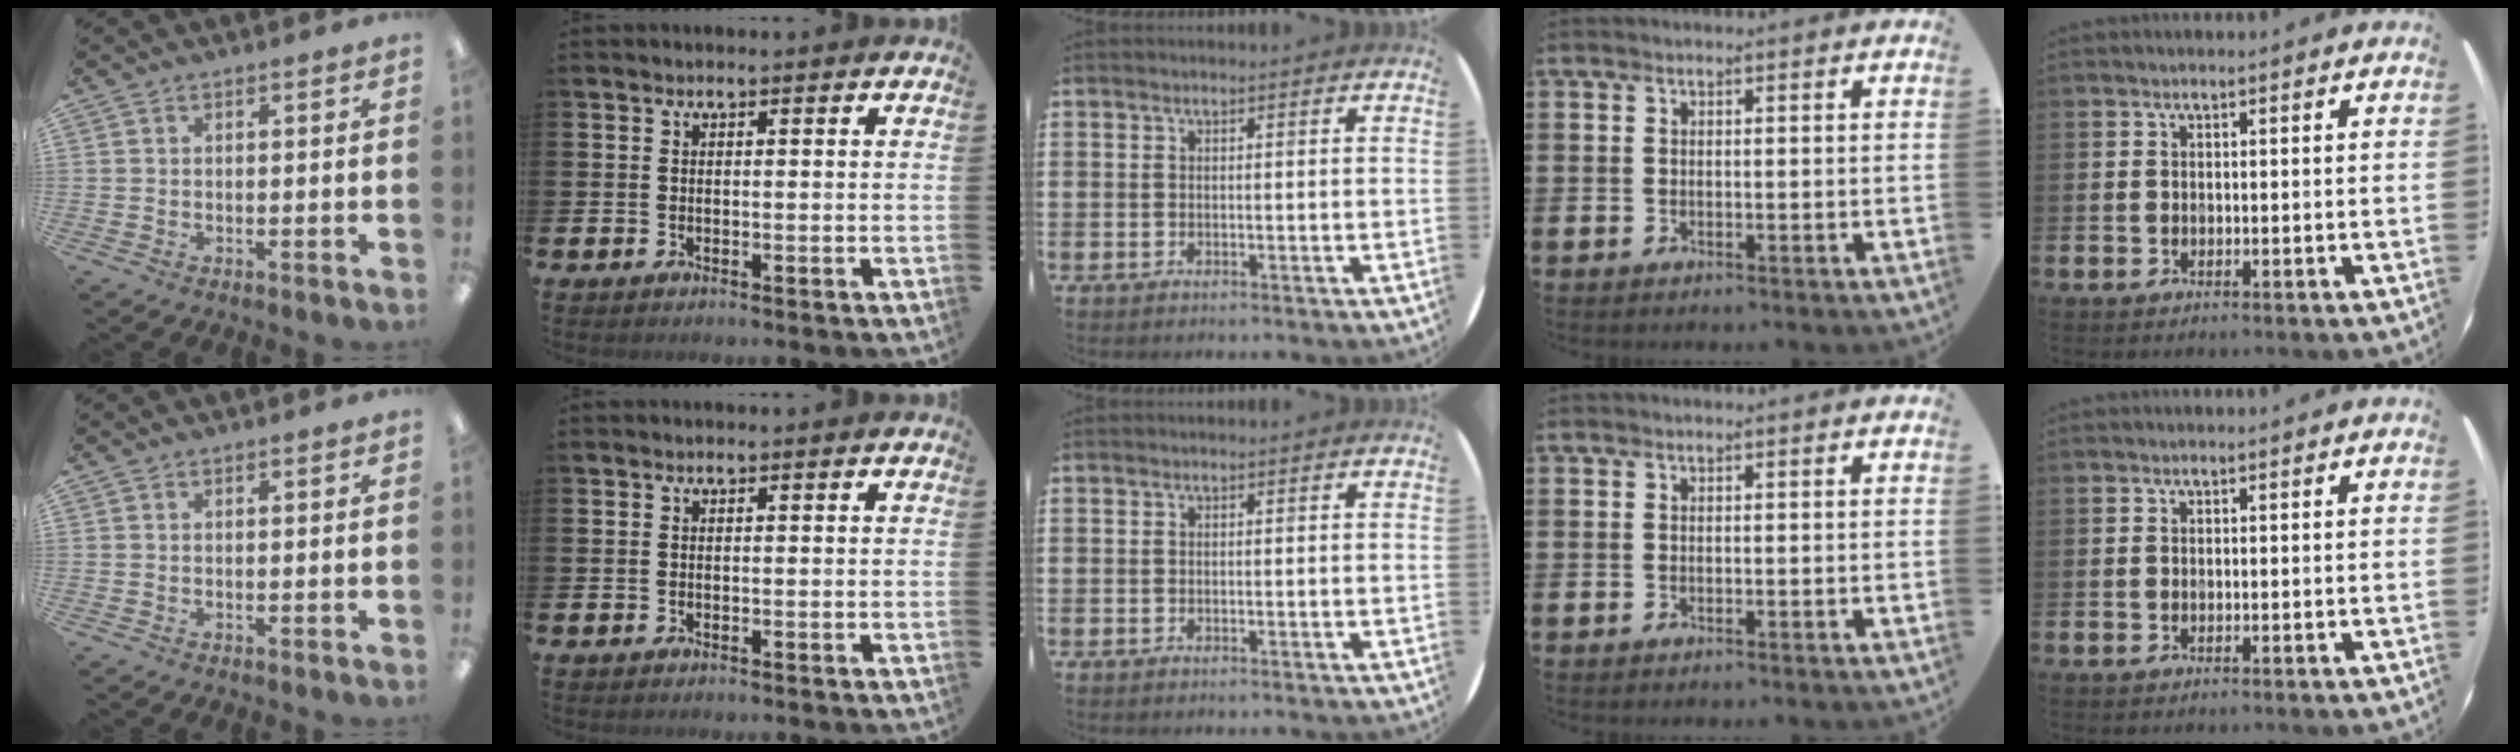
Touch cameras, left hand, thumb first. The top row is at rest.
{}